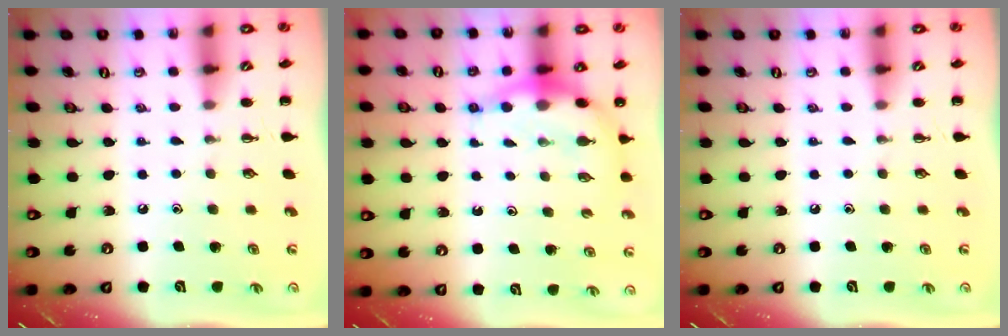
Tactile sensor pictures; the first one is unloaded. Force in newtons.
{"total": 6.7, "press": 6.6, "slide": 1.2}
{"total": 0.0}